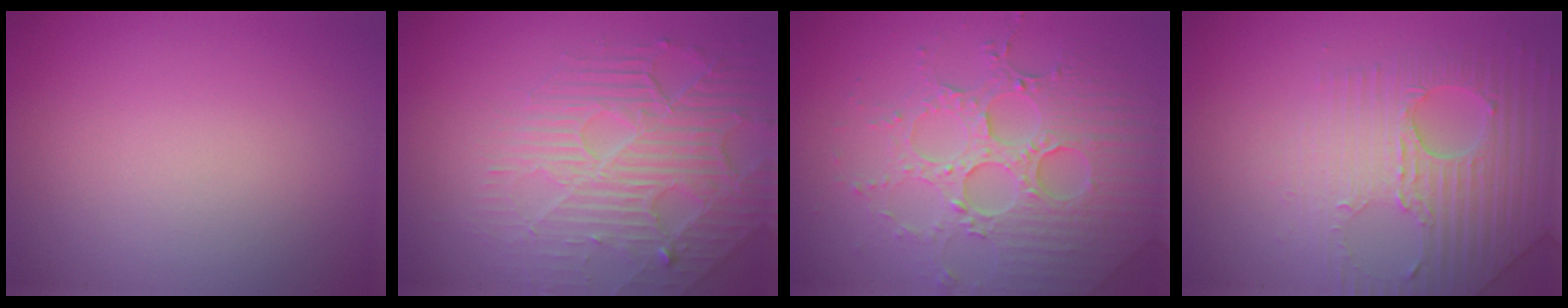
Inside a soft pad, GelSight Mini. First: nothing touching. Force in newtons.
{"total": 5.3, "press": 4.6, "slide": 2.6}
{"total": 7.0, "press": 5.4, "slide": 4.6}
{"total": 4.8, "press": 4.5, "slide": 1.7}